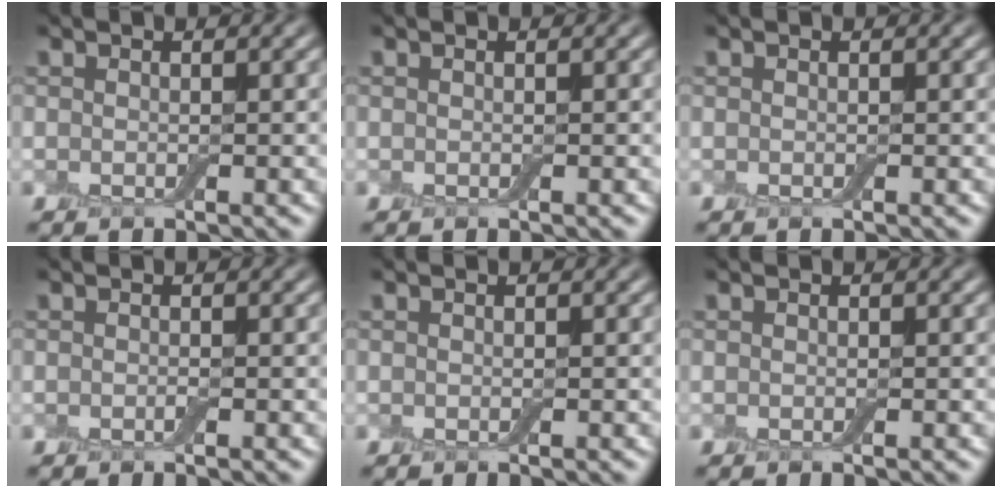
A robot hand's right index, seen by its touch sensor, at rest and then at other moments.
{"total": 0.0}
{"total": 0.0}
{"total": 0.0}
{"total": 0.0}
{"total": 0.0}